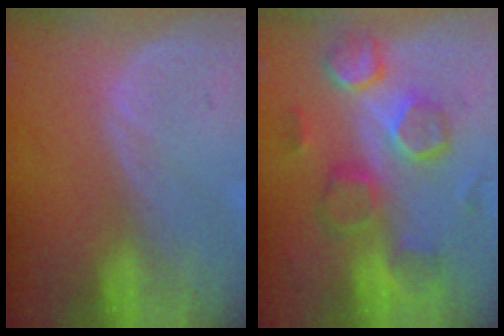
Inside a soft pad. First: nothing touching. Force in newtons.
{"total": 10.3, "press": 9.1, "slide": 4.9}